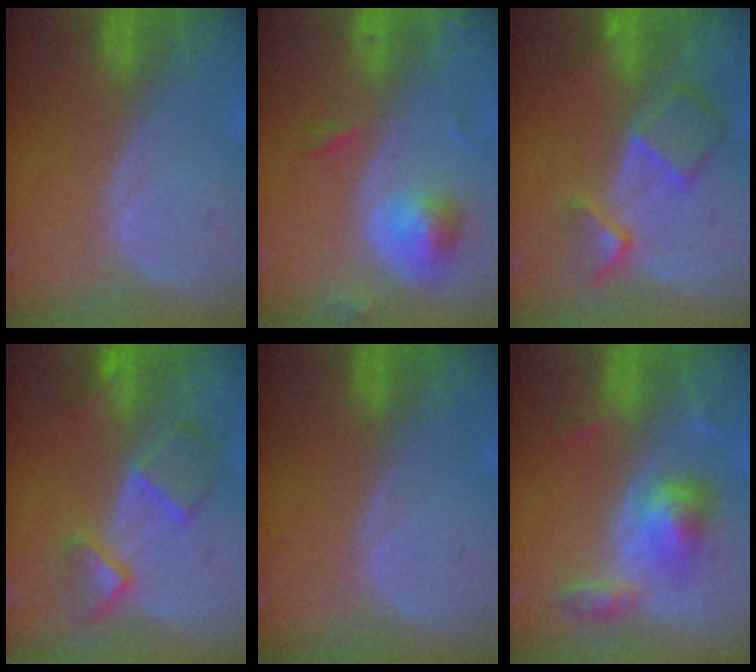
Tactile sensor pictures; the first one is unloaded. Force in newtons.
{"total": 5.4, "press": 5.0, "slide": 2.0}
{"total": 7.8, "press": 6.8, "slide": 3.9}
{"total": 6.6, "press": 6.6, "slide": 1.1}
{"total": 0.0}
{"total": 6.2, "press": 5.6, "slide": 2.8}